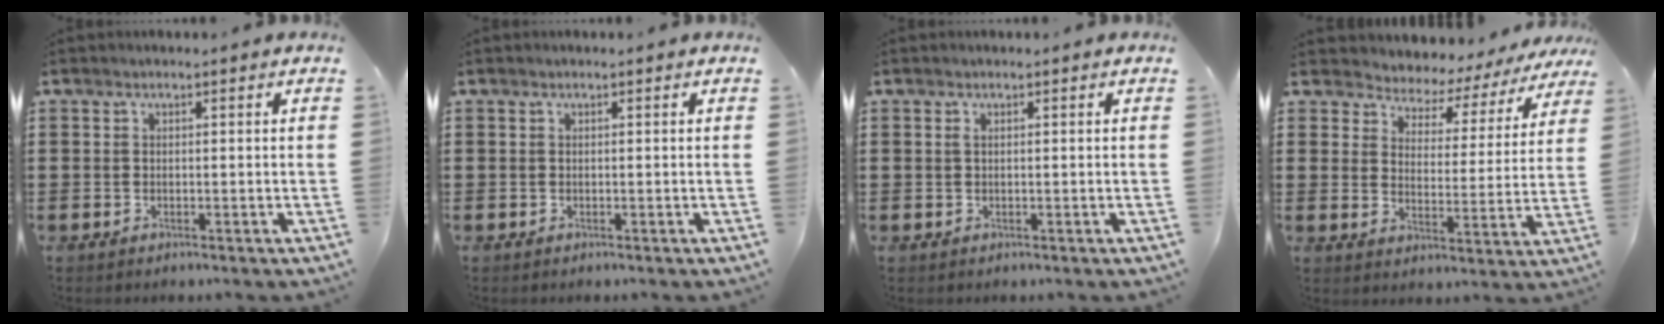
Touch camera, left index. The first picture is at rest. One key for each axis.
{"total": 0.0}
{"total": 0.6, "fx": 0.2, "fy": 0.1, "fz": 0.6, "tx": -0.012, "ty": -0.001, "tz": 0.004}
{"total": 3.5, "fx": 3.4, "fy": 0.9, "fz": -0.2, "tx": -0.024, "ty": -0.030, "tz": 0.050}